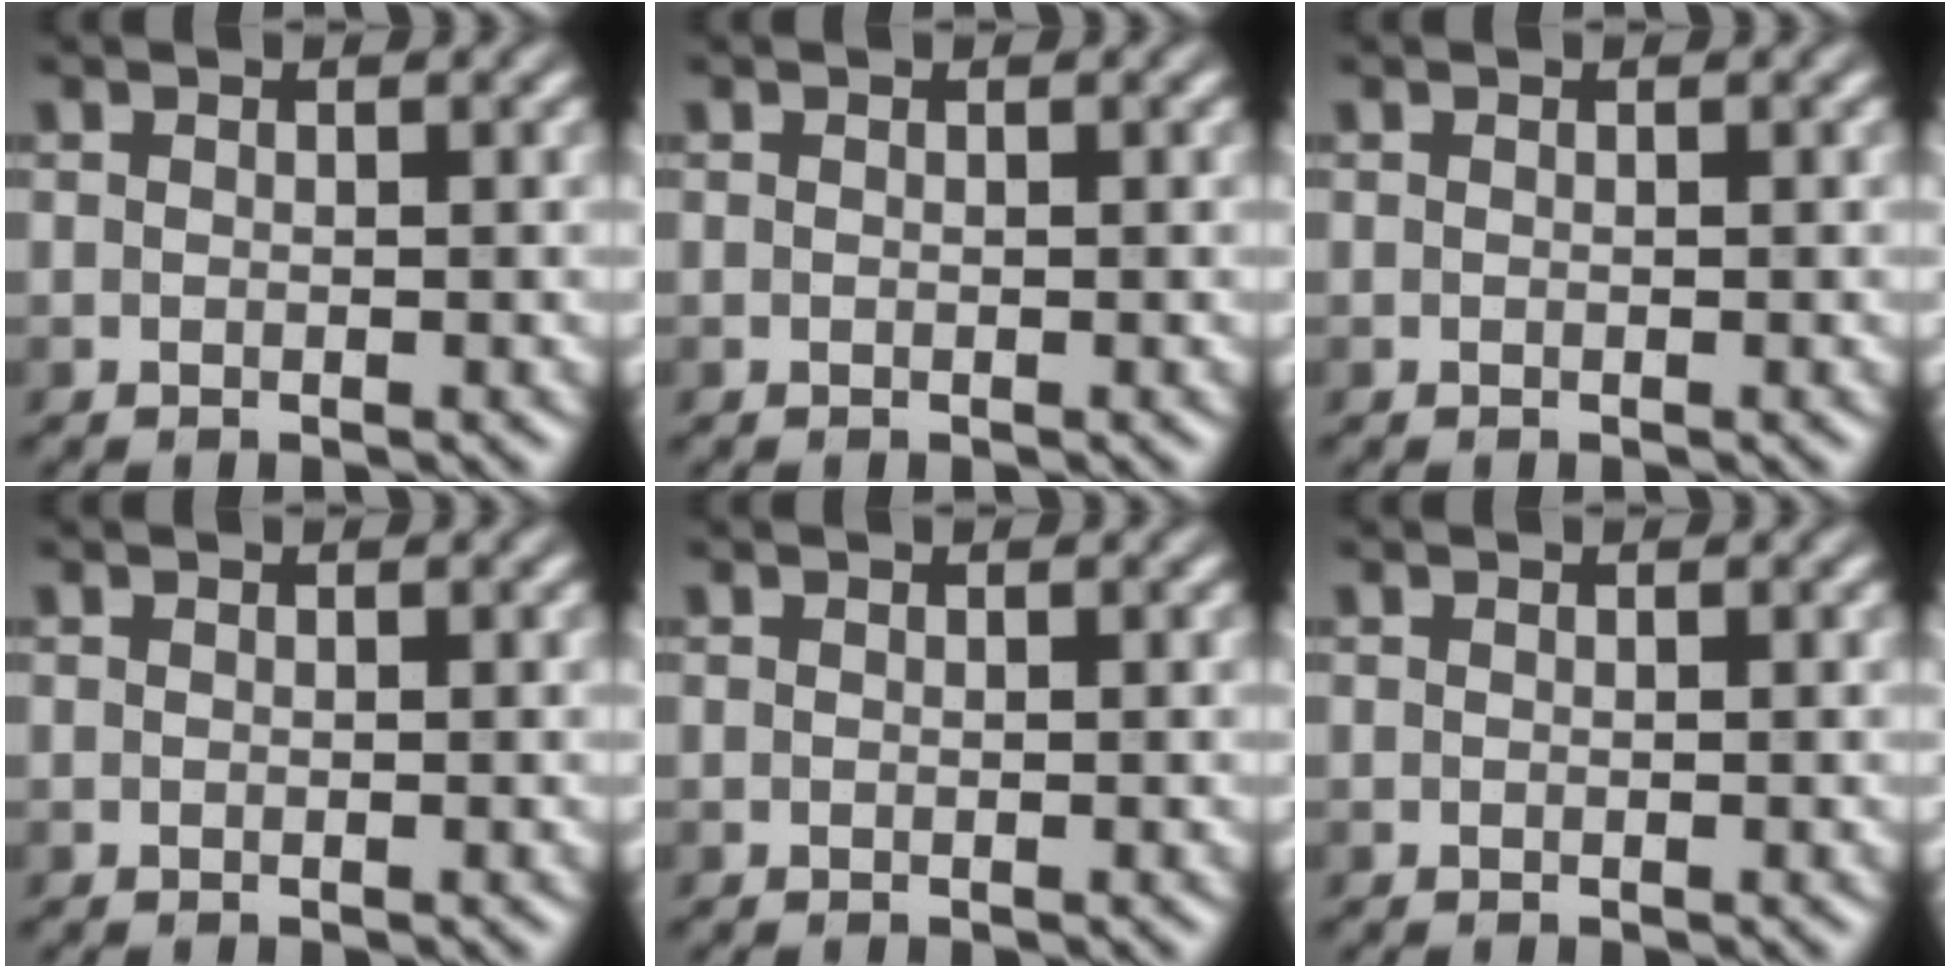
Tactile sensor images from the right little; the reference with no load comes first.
{"total": 0.0}
{"total": 0.0}
{"total": 0.0}
{"total": 0.0}
{"total": 0.0}